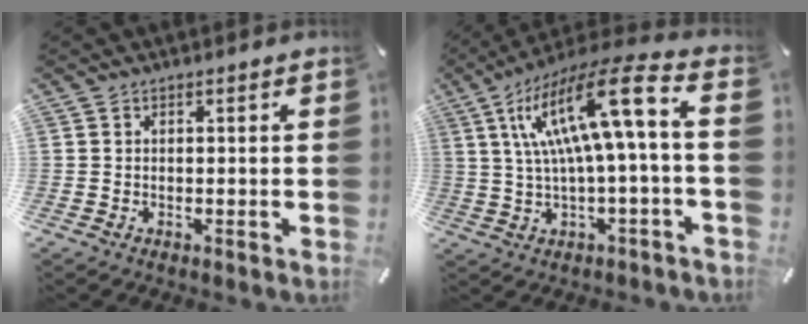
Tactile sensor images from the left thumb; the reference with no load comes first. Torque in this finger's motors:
{"motor_torque": [0.15, 1.54, 2.30, -0.49, 0.31]}